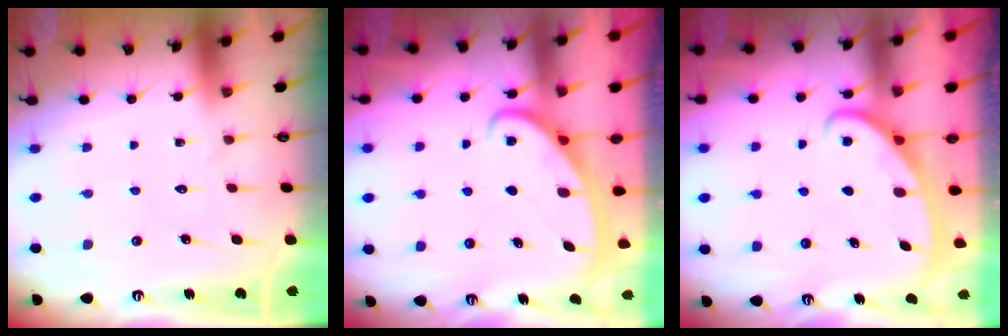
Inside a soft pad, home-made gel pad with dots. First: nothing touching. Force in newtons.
{"total": 2.7, "press": 2.7, "slide": 0.4}
{"total": 2.8, "press": 2.8, "slide": 0.4}